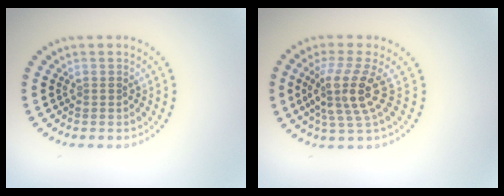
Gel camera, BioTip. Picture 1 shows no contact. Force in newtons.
{"total": 4.1, "press": 3.0, "slide": 2.8}